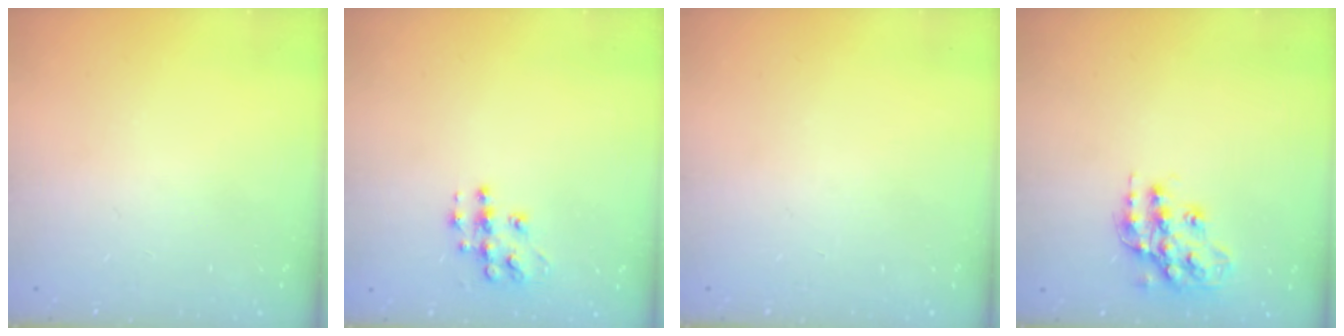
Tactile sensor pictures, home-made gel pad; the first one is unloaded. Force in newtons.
{"total": 9.4, "press": 9.4, "slide": 0.5}
{"total": 0.0}
{"total": 15.0, "press": 15.0, "slide": 1.2}